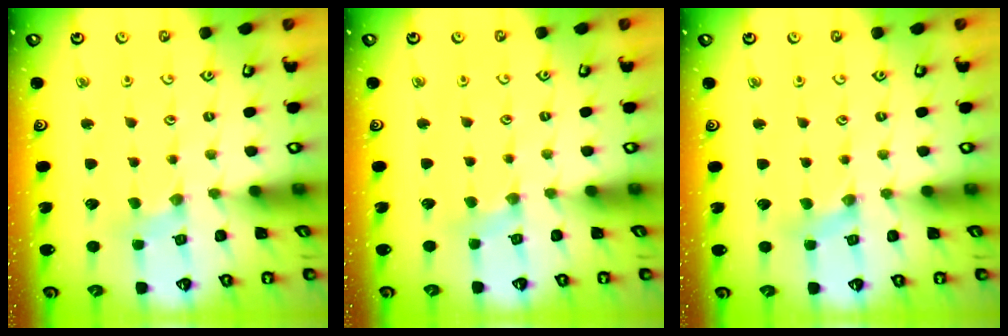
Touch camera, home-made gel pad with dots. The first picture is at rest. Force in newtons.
{"total": 1.6, "press": 1.5, "slide": 0.4}
{"total": 1.3, "press": 1.2, "slide": 0.3}